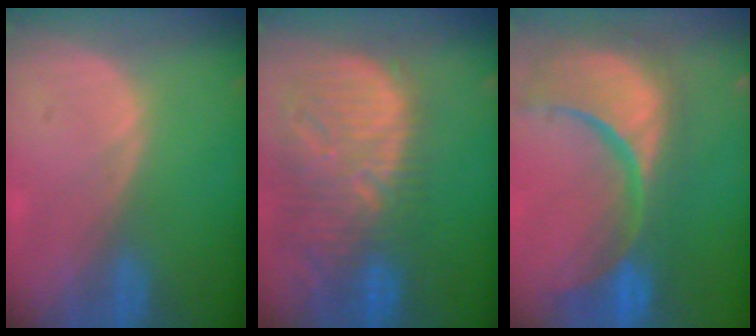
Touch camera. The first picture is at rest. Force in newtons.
{"total": 13.4, "press": 11.5, "slide": 7.0}
{"total": 15.5, "press": 12.2, "slide": 9.6}